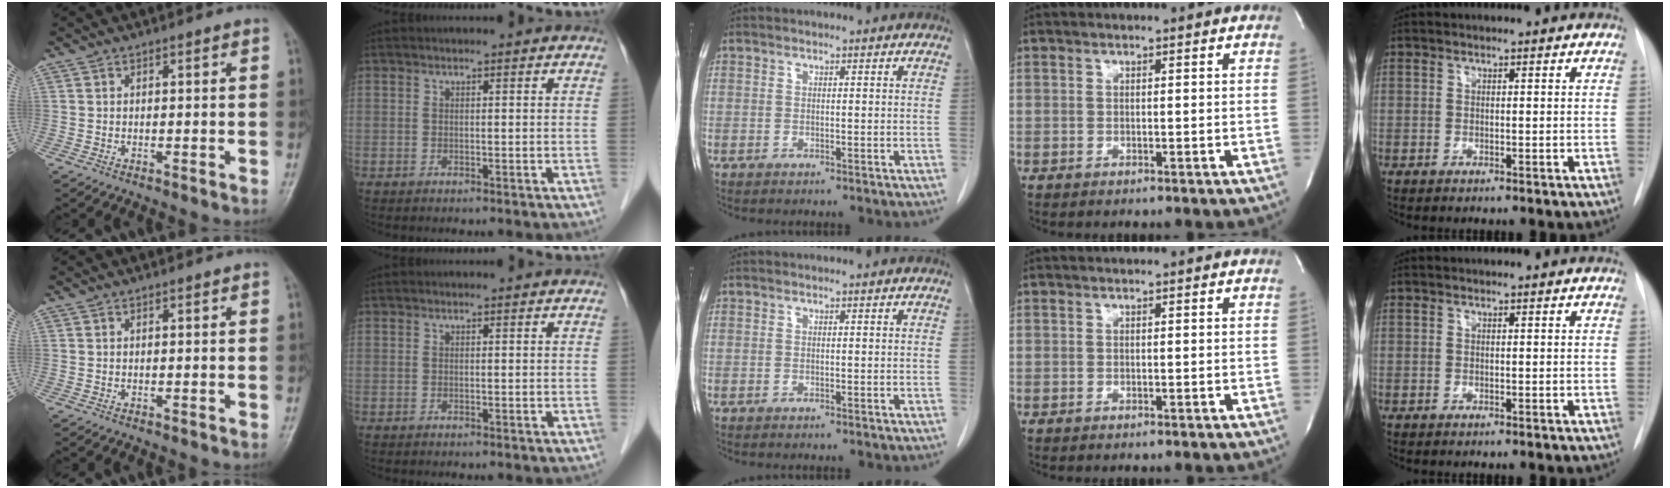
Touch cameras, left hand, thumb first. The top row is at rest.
{}